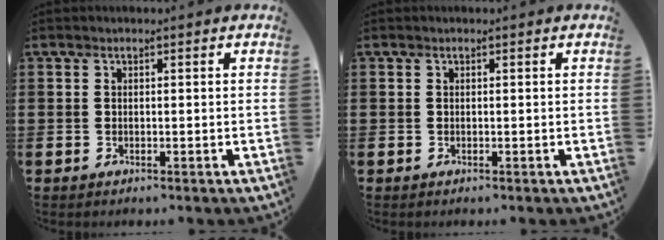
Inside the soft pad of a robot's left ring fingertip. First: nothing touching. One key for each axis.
{"total": 0.0}